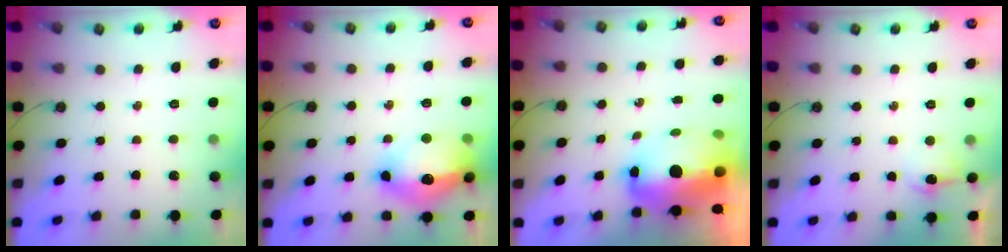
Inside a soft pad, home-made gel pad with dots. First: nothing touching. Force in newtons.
{"total": 18.1, "press": 18.1, "slide": 1.8}
{"total": 14.1, "press": 14.1, "slide": 1.3}
{"total": 7.5, "press": 7.4, "slide": 0.7}